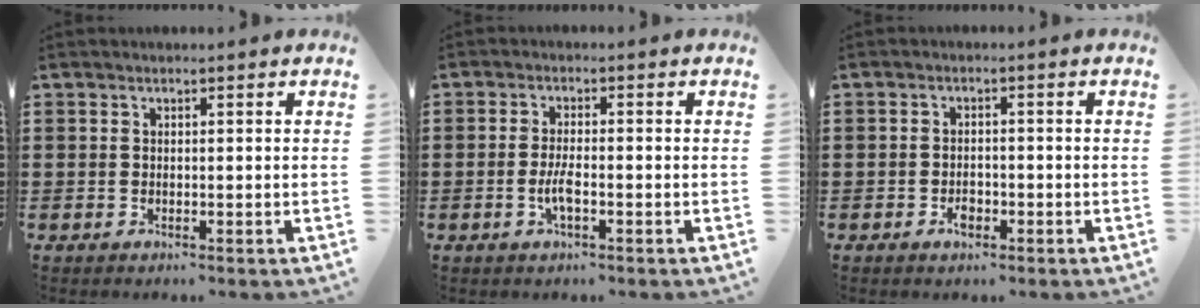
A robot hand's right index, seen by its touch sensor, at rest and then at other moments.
{"total": 3.0, "force": [-1.0, 0.7, 2.7], "torque": [-0.063, -0.003, -0.022]}
{"total": 2.2, "force": [-1.1, 1.3, 1.4], "torque": [-0.027, 0.002, -0.021]}